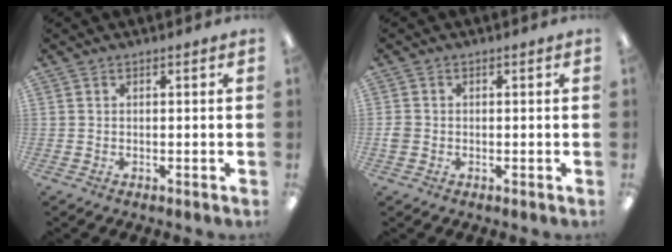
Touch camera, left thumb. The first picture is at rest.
{"total": 1.9, "force": [-0.4, 1.7, 0.8], "torque": [-0.012, 0.003, -0.008]}